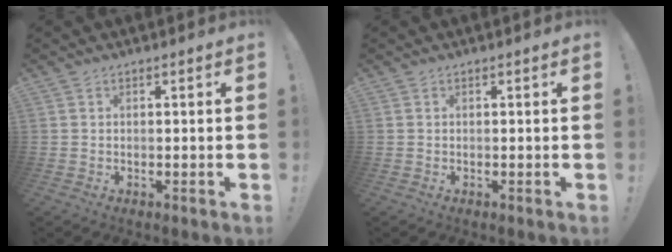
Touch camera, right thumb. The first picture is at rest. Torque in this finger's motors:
{"motor_torque": [0.00, 0.00, 0.00, 0.00, 0.00]}